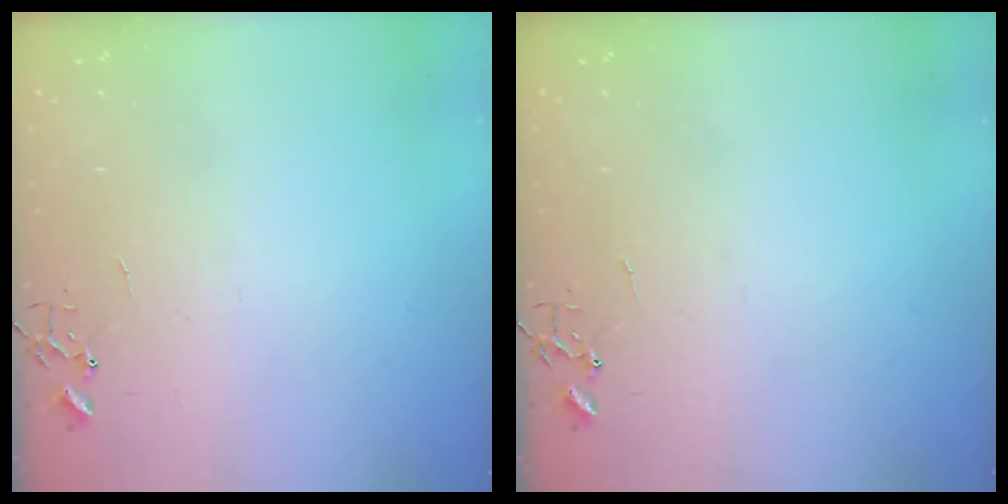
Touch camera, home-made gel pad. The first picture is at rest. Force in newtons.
{"total": 0.0}